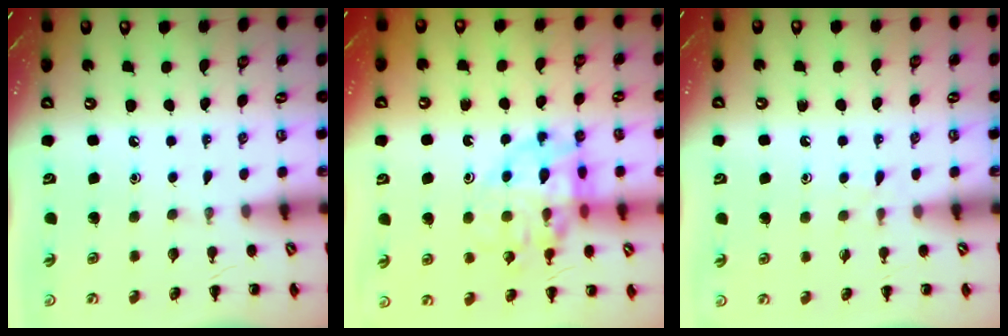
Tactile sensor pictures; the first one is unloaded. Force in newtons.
{"total": 15.6, "press": 15.4, "slide": 2.2}
{"total": 4.1, "press": 3.9, "slide": 1.3}